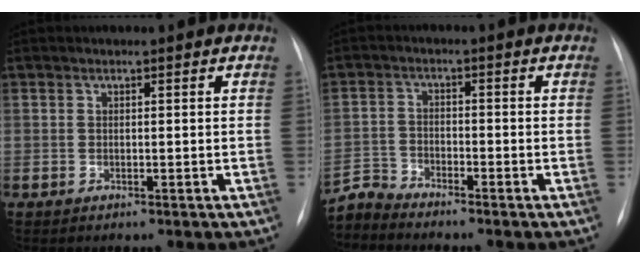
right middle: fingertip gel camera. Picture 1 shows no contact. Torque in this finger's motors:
{"motor_torque": [-0.23, -0.11, 0.01, -0.02]}